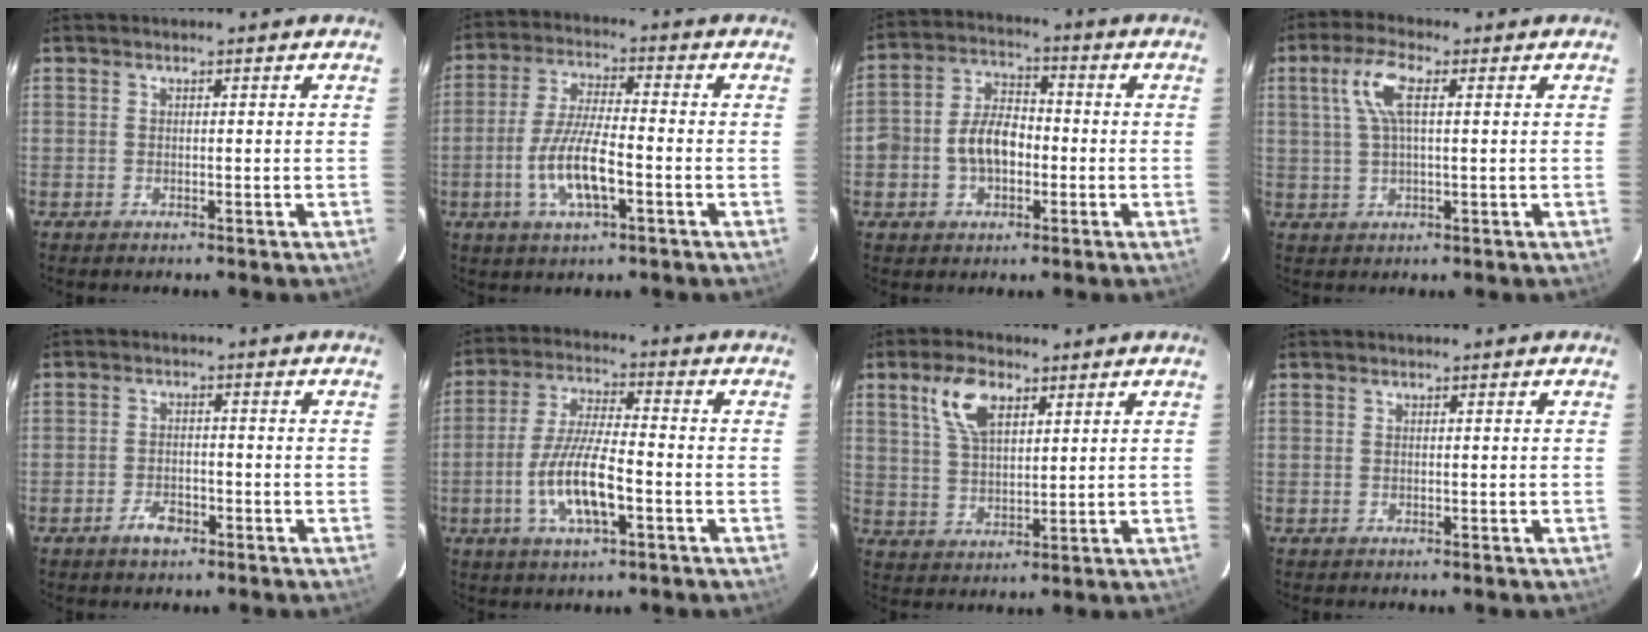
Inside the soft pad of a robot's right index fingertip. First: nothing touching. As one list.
[{"total": 10.2, "force": [-3.5, 2.6, 9.2], "torque": [-0.186, -0.005, -0.067]}, {"total": 8.4, "force": [-1.9, 5.7, 5.8], "torque": [-0.115, 0.024, -0.030]}, {"total": 6.5, "force": [1.9, 1.8, 5.9], "torque": [-0.123, 0.013, 0.038]}, {"total": 3.8, "force": [-2.4, 2.0, 2.2], "torque": [-0.048, 0.000, -0.042]}, {"total": 11.3, "force": [-3.8, 2.9, 10.2], "torque": [-0.207, -0.006, -0.071]}, {"total": 8.3, "force": [4.2, 4.0, 5.9], "torque": [-0.115, 0.015, 0.084]}, {"total": 0.0}]